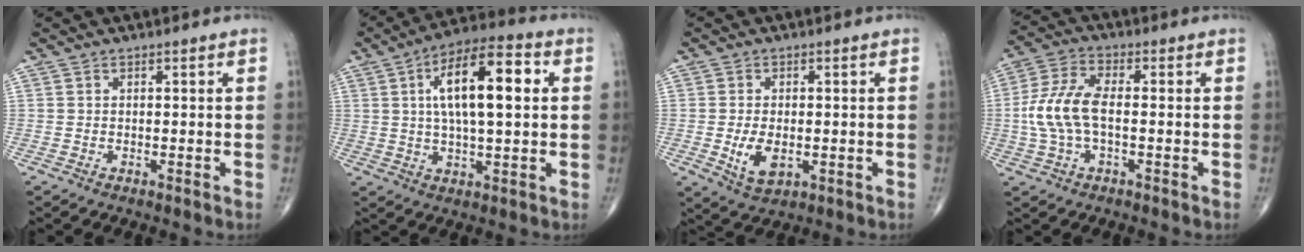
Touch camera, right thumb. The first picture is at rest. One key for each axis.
{"total": 15.5, "fx": 3.1, "fy": 5.7, "fz": 14.1, "tx": -0.223, "ty": 0.016, "tz": 0.044}
{"total": 6.1, "fx": -1.0, "fy": 3.4, "fz": 4.9, "tx": -0.085, "ty": -0.010, "tz": -0.009}
{"total": 9.9, "fx": -0.8, "fy": 4.7, "fz": 8.7, "tx": -0.201, "ty": 0.024, "tz": -0.017}